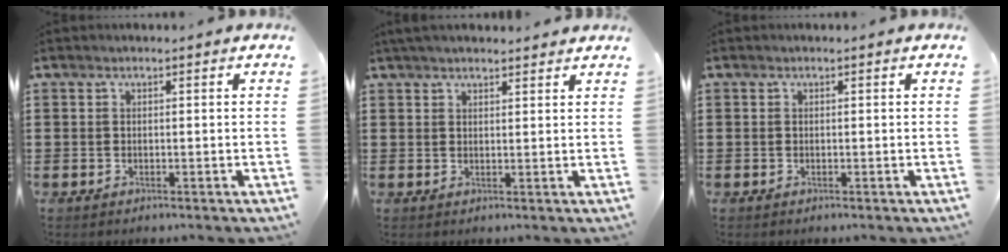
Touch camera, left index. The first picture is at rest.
{"total": 2.5, "force": [2.3, 0.4, 0.9], "torque": [-0.021, 0.003, 0.045]}
{"total": 0.0}